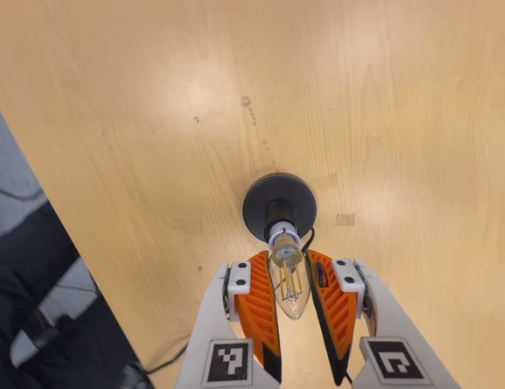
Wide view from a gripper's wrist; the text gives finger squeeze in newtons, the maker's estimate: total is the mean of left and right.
{"total": 12.3, "left": 12.4, "right": 12.2}